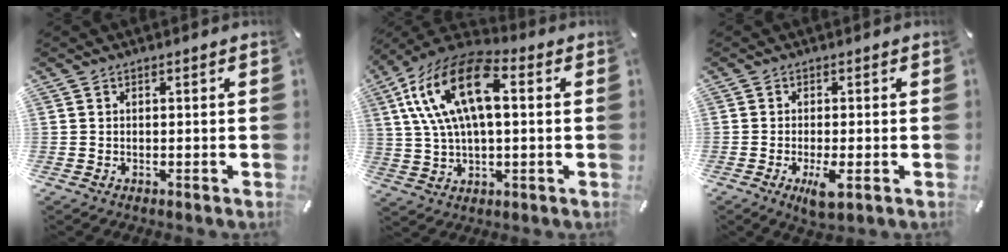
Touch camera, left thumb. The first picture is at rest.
{"total": 17.4, "force": [5.5, 8.8, 14.0], "torque": [-0.294, -0.005, 0.095]}
{"total": 5.4, "force": [-1.6, 1.6, 4.9], "torque": [-0.090, -0.008, -0.023]}